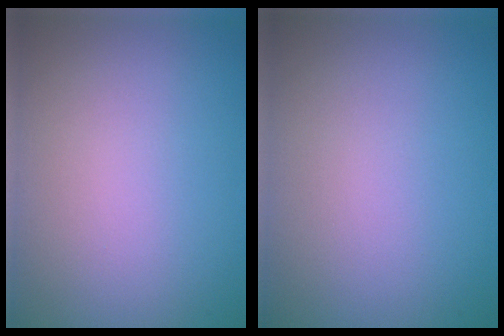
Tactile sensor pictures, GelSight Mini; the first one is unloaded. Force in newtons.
{"total": 0.0}